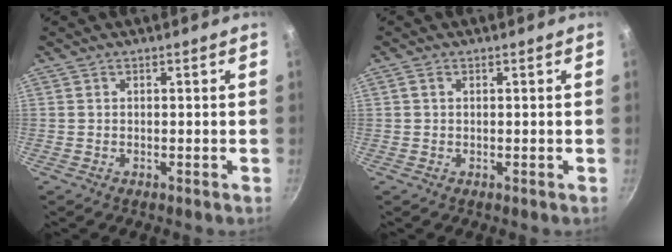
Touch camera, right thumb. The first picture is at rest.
{"total": 0.9, "force": [0.3, 0.7, 0.6], "torque": [-0.009, 0.002, 0.005]}